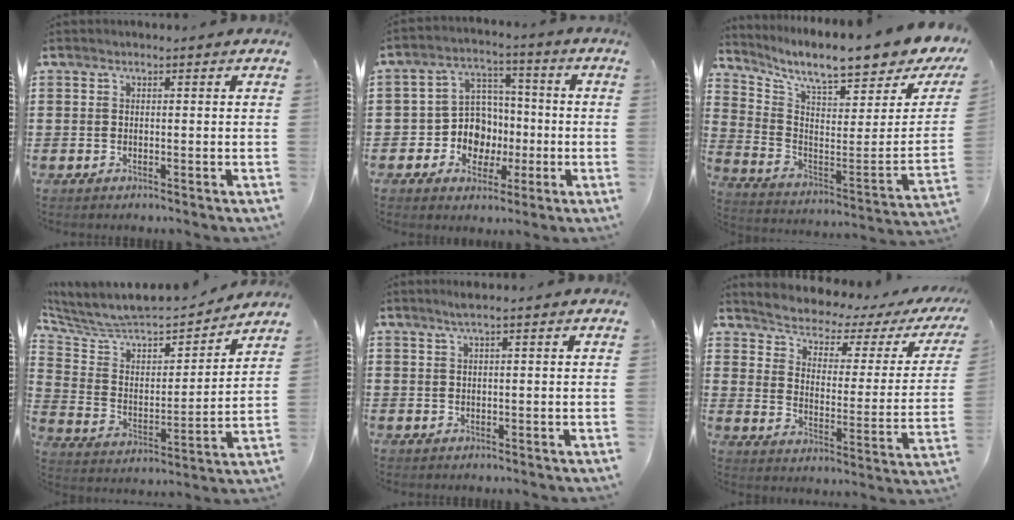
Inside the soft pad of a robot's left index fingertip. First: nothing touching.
{"total": 8.4, "force": [-1.2, 7.8, 2.9], "torque": [-0.075, 0.012, -0.015]}
{"total": 8.7, "force": [7.2, 0.3, 4.8], "torque": [-0.110, -0.071, 0.112]}
{"total": 6.5, "force": [6.0, 1.9, 1.4], "torque": [-0.065, -0.051, 0.099]}
{"total": 1.4, "force": [0.8, -0.2, 1.2], "torque": [-0.023, 0.000, 0.014]}
{"total": 2.7, "force": [2.3, 0.7, 1.1], "torque": [-0.041, -0.028, 0.029]}